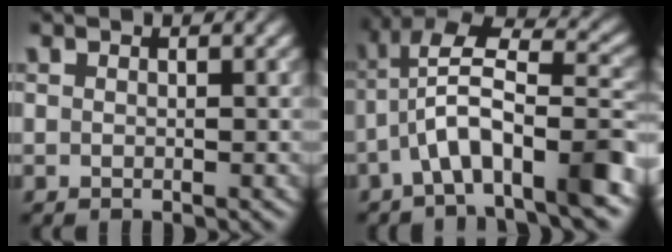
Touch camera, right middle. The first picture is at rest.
{"total": 9.3, "force": [-3.4, 3.4, 8.0], "torque": [-0.140, 0.025, -0.062]}